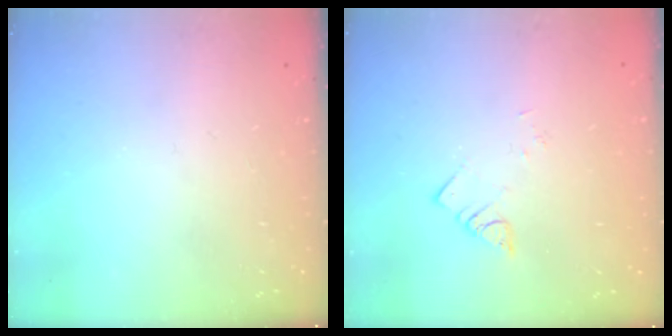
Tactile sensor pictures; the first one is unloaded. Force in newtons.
{"total": 1.9, "press": 1.9, "slide": 0.2}